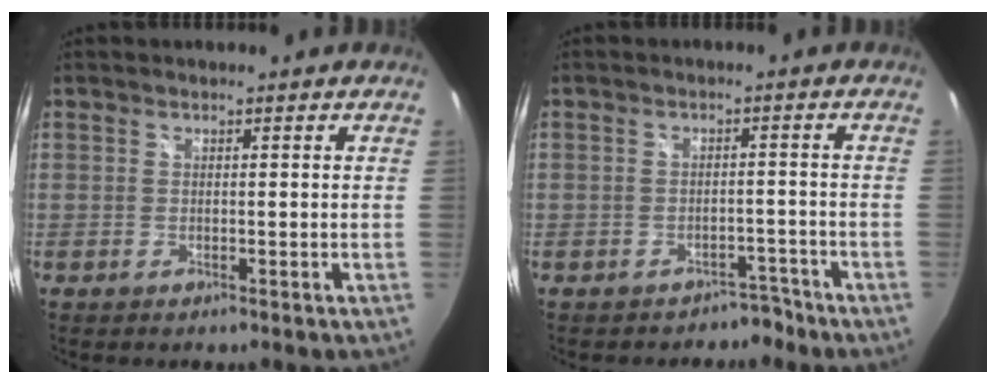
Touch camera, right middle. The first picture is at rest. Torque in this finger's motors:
{"motor_torque": [-1.21, -0.59, -0.47, -0.10]}